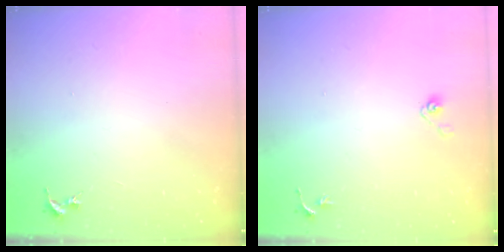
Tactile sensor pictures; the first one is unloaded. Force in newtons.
{"total": 3.7, "press": 3.2, "slide": 1.9}